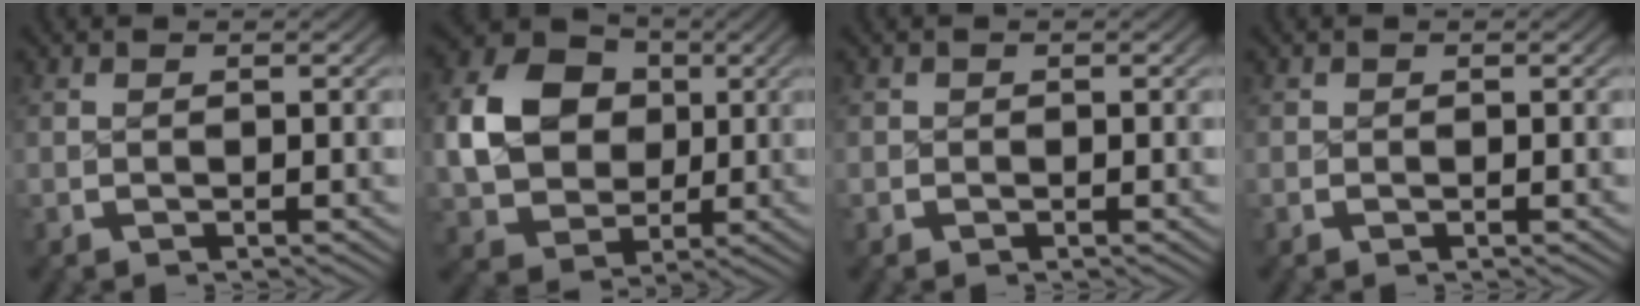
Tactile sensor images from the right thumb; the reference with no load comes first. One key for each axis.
{"total": 12.1, "fx": 1.8, "fy": 10.0, "fz": 6.5, "tx": -0.146, "ty": -0.027, "tz": 0.040}
{"total": 1.0, "fx": 0.1, "fy": 0.6, "fz": -0.8, "tx": 0.016, "ty": -0.001, "tz": -0.001}
{"total": 0.6, "fx": 0.0, "fy": 0.3, "fz": -0.5, "tx": 0.011, "ty": 0.000, "tz": -0.001}